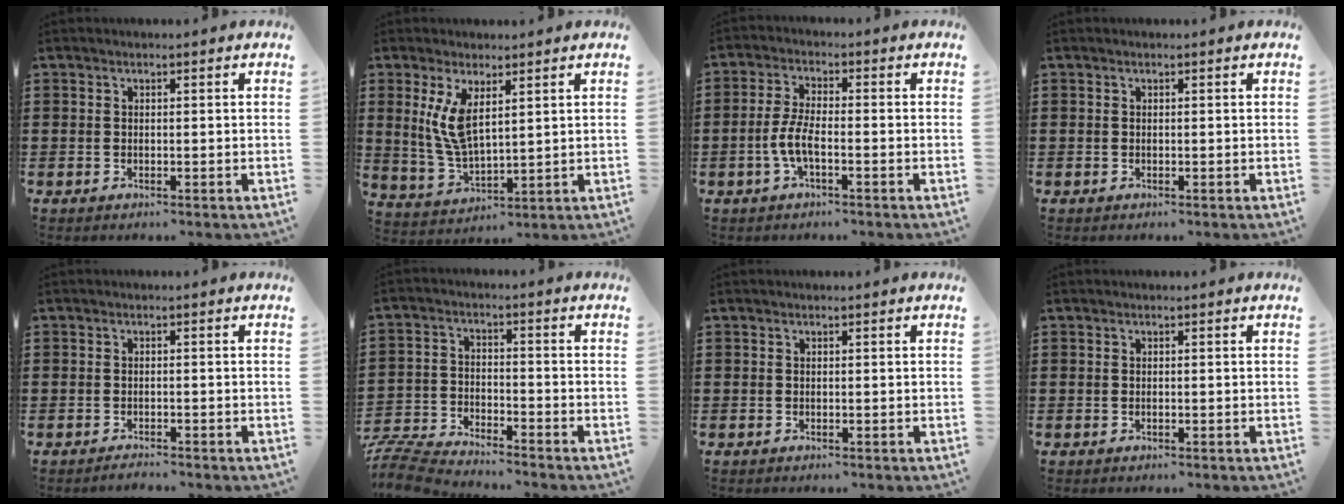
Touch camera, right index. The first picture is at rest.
{"total": 7.0, "force": [2.4, 2.8, 6.0], "torque": [-0.135, -0.003, 0.041]}
{"total": 4.9, "force": [-1.8, 1.3, 4.4], "torque": [-0.109, -0.010, -0.042]}
{"total": 0.0}
{"total": 1.1, "force": [-1.1, 0.0, 0.2], "torque": [-0.007, -0.001, -0.021]}
{"total": 6.1, "force": [-6.0, 0.3, 0.7], "torque": [-0.036, 0.000, -0.127]}
{"total": 0.0}
{"total": 0.0}